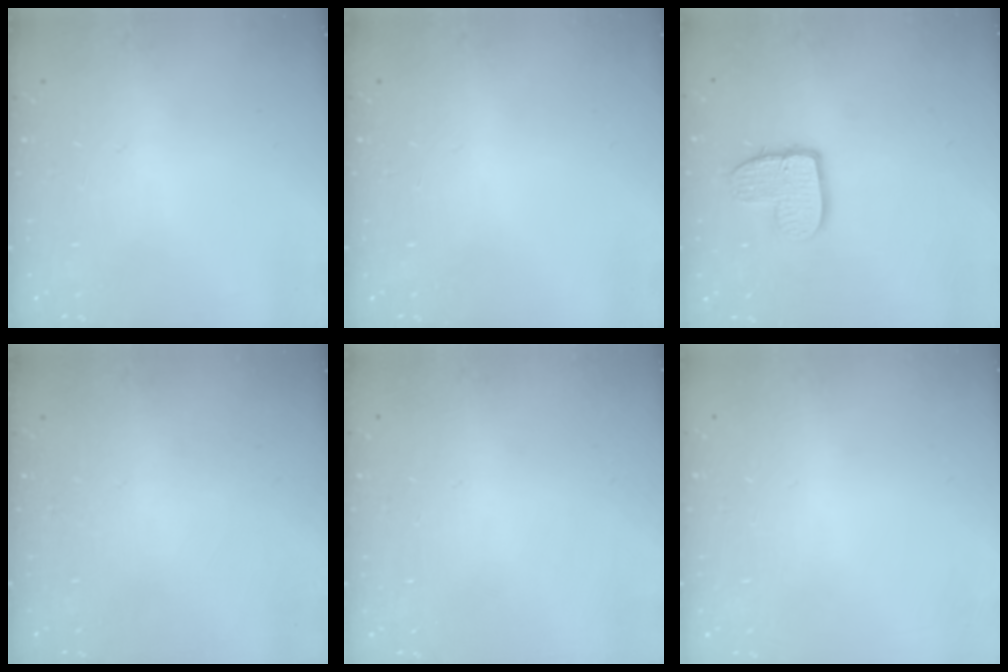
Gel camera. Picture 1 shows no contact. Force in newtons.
{"total": 0.0}
{"total": 9.8, "press": 9.8, "slide": 0.5}
{"total": 0.0}
{"total": 0.0}
{"total": 0.0}